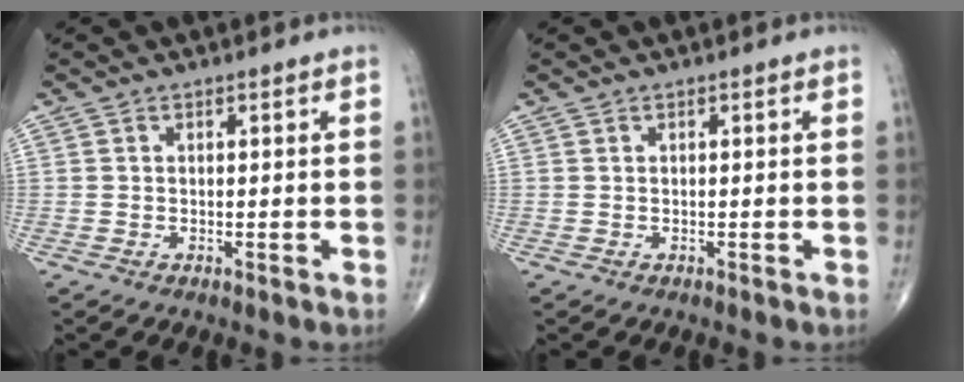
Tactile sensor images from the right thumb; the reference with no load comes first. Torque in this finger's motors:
{"motor_torque": [-0.02, 0.02, 0.00, 0.00, 0.00]}